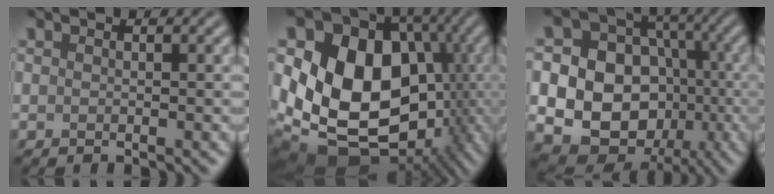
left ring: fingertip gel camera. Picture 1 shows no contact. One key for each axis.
{"total": 17.7, "fx": -1.1, "fy": 14.0, "fz": 10.8, "tx": -0.165, "ty": -0.008, "tz": 0.004}
{"total": 15.7, "fx": -2.0, "fy": 14.0, "fz": 6.8, "tx": -0.147, "ty": 0.003, "tz": -0.045}